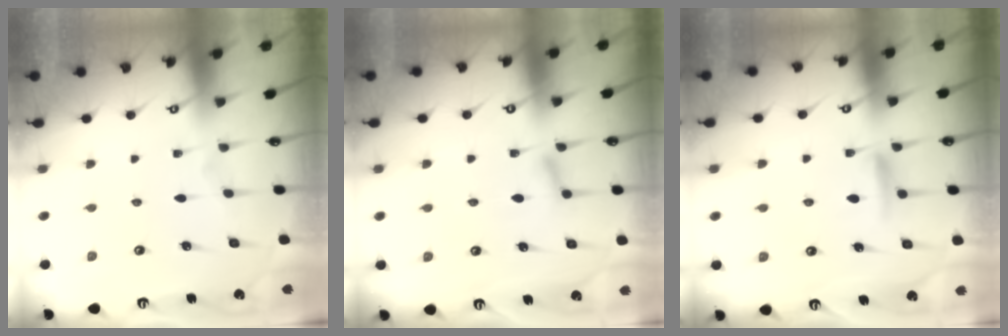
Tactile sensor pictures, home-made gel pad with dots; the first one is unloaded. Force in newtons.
{"total": 5.9, "press": 5.9, "slide": 0.6}
{"total": 7.2, "press": 7.1, "slide": 0.8}